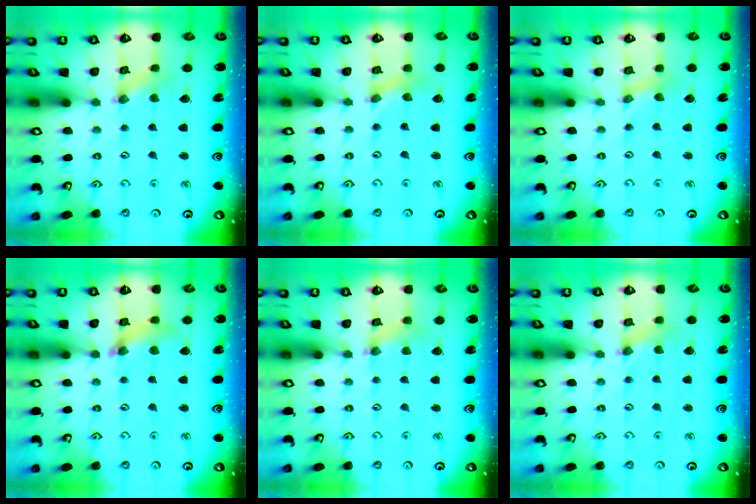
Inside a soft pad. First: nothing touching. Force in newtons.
{"total": 0.8, "press": 0.8, "slide": 0.1}
{"total": 0.0}
{"total": 6.4, "press": 6.4, "slide": 0.6}
{"total": 2.7, "press": 2.7, "slide": 0.3}
{"total": 0.0}